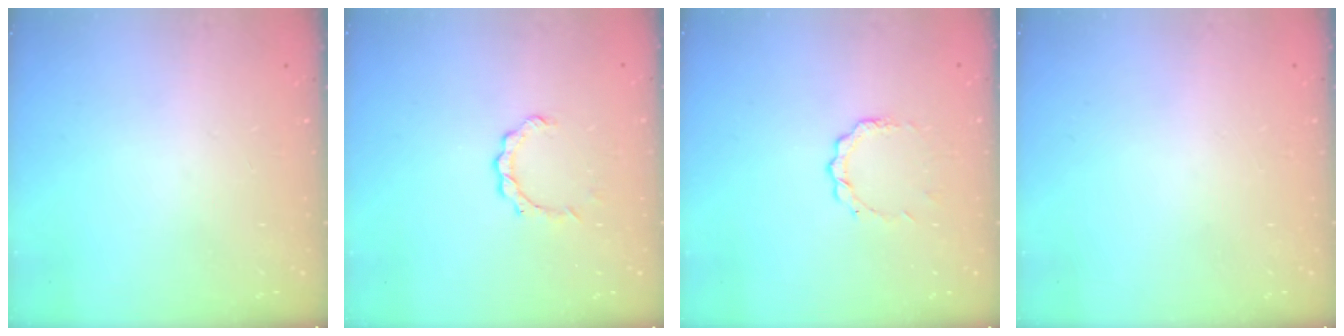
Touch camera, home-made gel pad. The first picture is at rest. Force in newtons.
{"total": 3.4, "press": 3.4, "slide": 0.3}
{"total": 4.9, "press": 4.9, "slide": 0.5}
{"total": 1.6, "press": 1.6, "slide": 0.1}